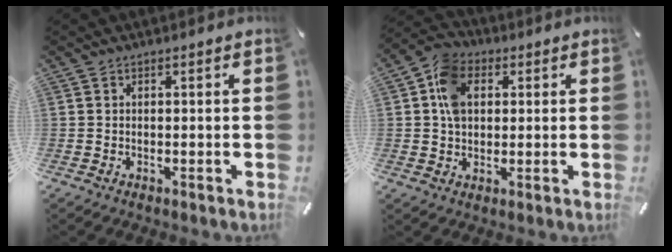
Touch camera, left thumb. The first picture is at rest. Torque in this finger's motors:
{"motor_torque": [0.70, 0.96, 0.70, -0.60, 0.04]}